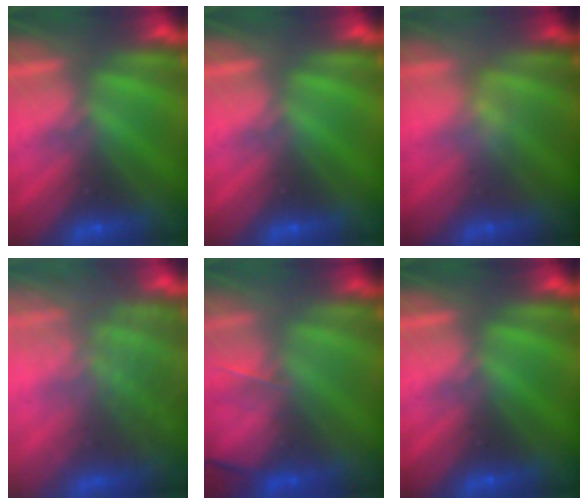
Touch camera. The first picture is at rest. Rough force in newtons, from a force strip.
{"total": 0.0}
{"total": 2.4}
{"total": 7.6}
{"total": 2.1}
{"total": 0.0}